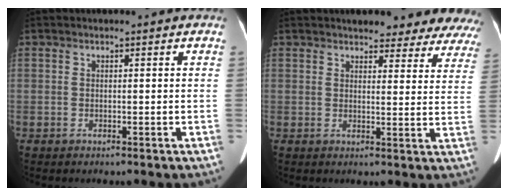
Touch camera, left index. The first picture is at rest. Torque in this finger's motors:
{"motor_torque": [0.91, -0.83, 0.13, 0.01]}